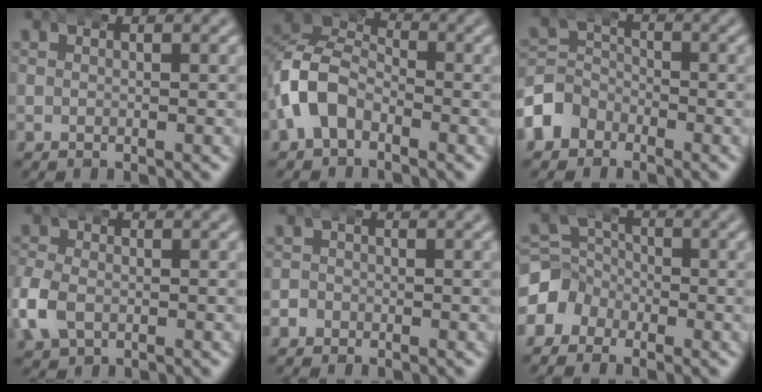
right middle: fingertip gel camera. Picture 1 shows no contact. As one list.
[{"total": 5.6, "force": [-1.4, 4.6, 2.8], "torque": [-0.064, -0.008, -0.031]}, {"total": 4.7, "force": [-2.6, 3.9, 0.9], "torque": [-0.027, -0.011, -0.048]}, {"total": 3.3, "force": [-0.9, 2.7, 1.7], "torque": [-0.058, -0.002, -0.015]}, {"total": 1.8, "force": [-0.9, 1.6, -0.1], "torque": [-0.002, -0.003, -0.023]}, {"total": 6.7, "force": [-1.9, 6.1, 1.8], "torque": [-0.046, -0.012, -0.040]}]